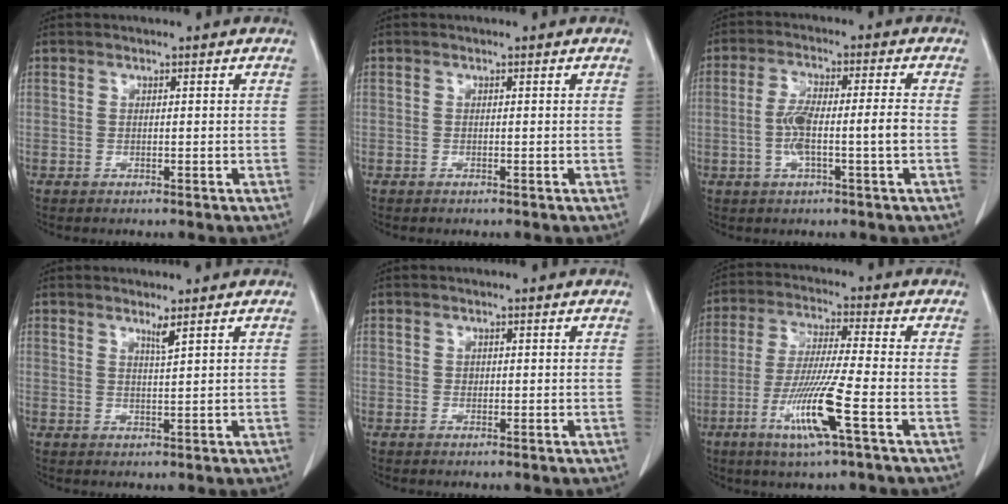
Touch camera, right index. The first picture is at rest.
{"total": 0.0}
{"total": 7.0, "force": [-1.4, 0.5, 6.9], "torque": [-0.138, 0.012, -0.024]}
{"total": 1.6, "force": [1.2, -0.5, 1.0], "torque": [-0.022, -0.012, 0.023]}
{"total": 0.5, "force": [0.0, 0.5, 0.2], "torque": [0.002, 0.002, 0.000]}
{"total": 11.2, "force": [-4.4, -0.5, 10.2], "torque": [-0.203, -0.022, -0.087]}